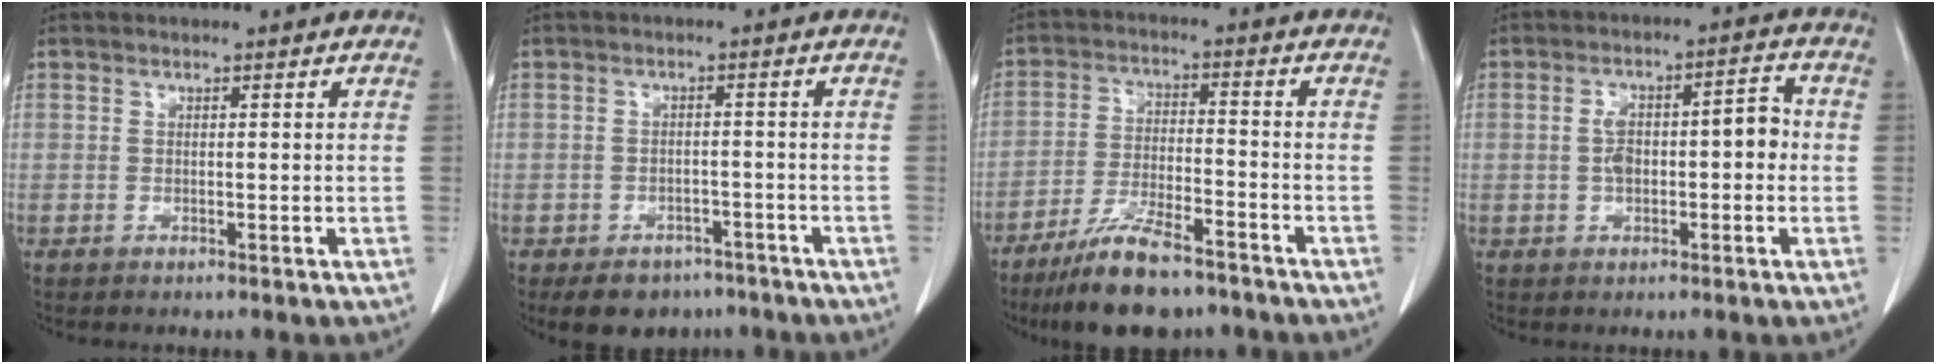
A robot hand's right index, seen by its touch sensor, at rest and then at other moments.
{"total": 7.1, "force": [-5.2, 4.5, 1.9], "torque": [-0.017, 0.007, -0.071]}
{"total": 11.2, "force": [-8.7, 2.5, 6.7], "torque": [-0.125, -0.023, -0.149]}
{"total": 7.4, "force": [-0.4, 3.1, 6.8], "torque": [-0.116, 0.034, -0.007]}